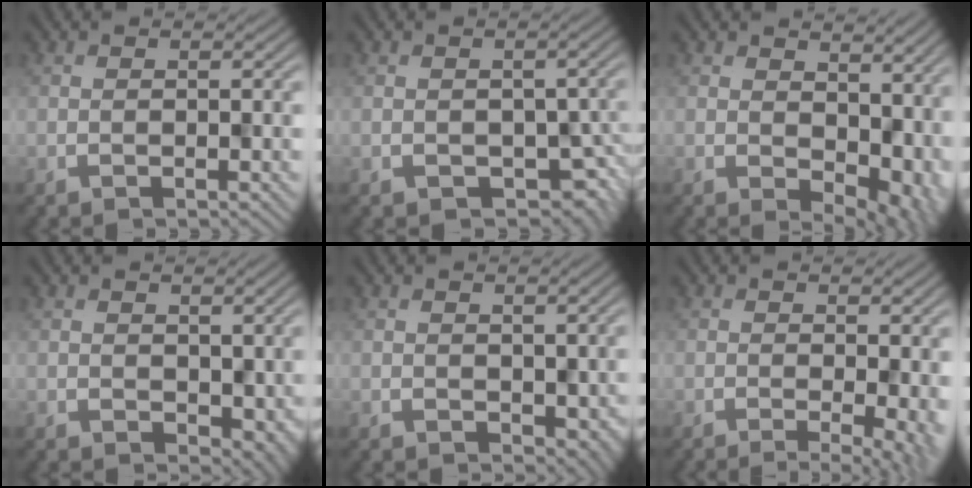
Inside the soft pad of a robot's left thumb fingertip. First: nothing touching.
{"total": 3.9, "force": [-1.6, 2.9, 1.9], "torque": [-0.020, -0.015, -0.010]}
{"total": 7.7, "force": [0.6, 5.3, 5.6], "torque": [-0.068, -0.027, 0.028]}
{"total": 2.2, "force": [0.2, 1.9, 1.1], "torque": [-0.012, -0.018, 0.018]}
{"total": 2.1, "force": [-0.1, 1.8, 0.9], "torque": [-0.012, -0.012, 0.015]}
{"total": 4.4, "force": [-1.3, 1.1, 4.1], "torque": [-0.049, -0.009, -0.003]}